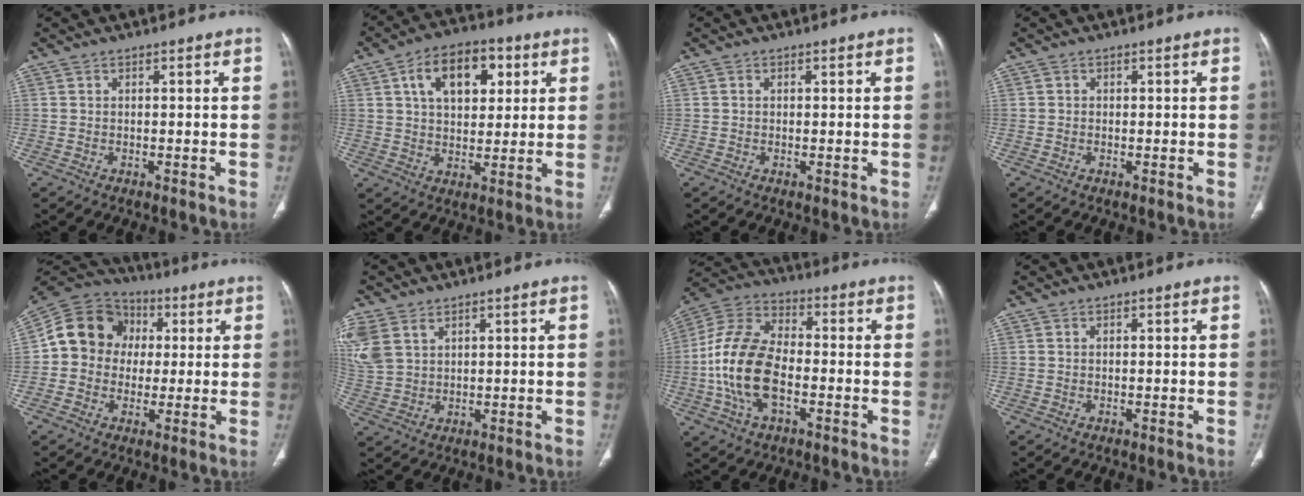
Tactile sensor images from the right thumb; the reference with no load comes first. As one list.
[{"total": 13.2, "force": [4.6, 8.0, 9.4], "torque": [-0.115, 0.001, 0.071]}, {"total": 0.0}, {"total": 0.0}, {"total": 13.5, "force": [1.4, 12.0, 6.0], "torque": [-0.087, 0.028, 0.012]}, {"total": 8.6, "force": [4.3, 5.7, 4.9], "torque": [-0.125, -0.001, 0.100]}, {"total": 15.8, "force": [-3.4, 9.1, 12.5], "torque": [-0.252, 0.028, -0.066]}, {"total": 0.0}]